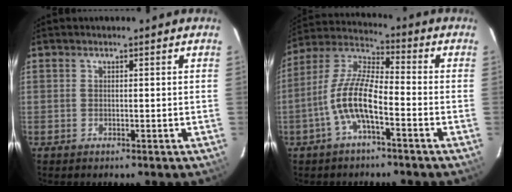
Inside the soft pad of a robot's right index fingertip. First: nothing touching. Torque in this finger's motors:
{"motor_torque": [1.66, -0.48, 0.90, 0.21]}